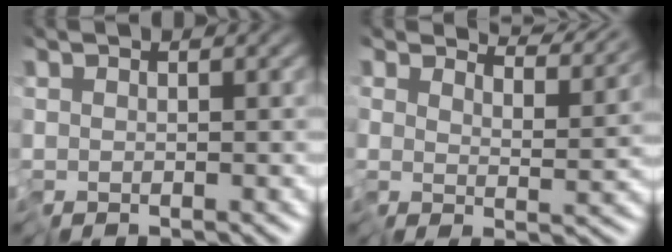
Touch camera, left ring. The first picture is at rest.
{"total": 5.5, "force": [5.4, -0.1, 1.0], "torque": [-0.013, 0.009, 0.075]}